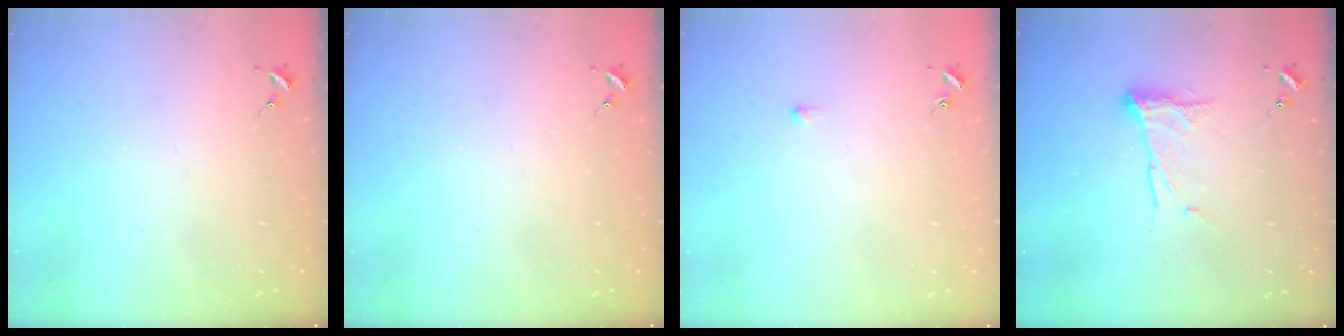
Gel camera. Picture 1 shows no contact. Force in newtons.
{"total": 0.0}
{"total": 2.7, "press": 2.7, "slide": 0.6}
{"total": 10.5, "press": 10.5, "slide": 0.9}